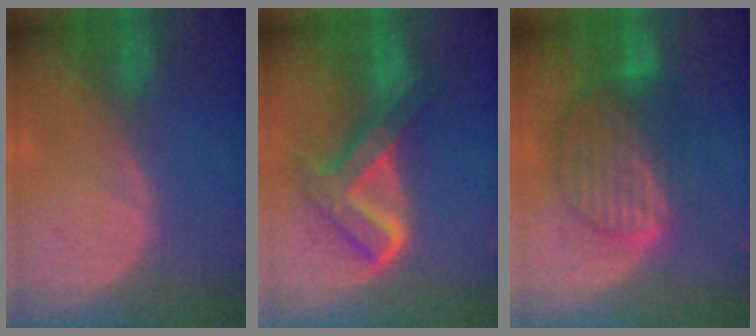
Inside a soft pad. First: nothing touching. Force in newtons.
{"total": 8.1, "press": 8.1, "slide": 0.8}
{"total": 8.7, "press": 7.6, "slide": 4.3}